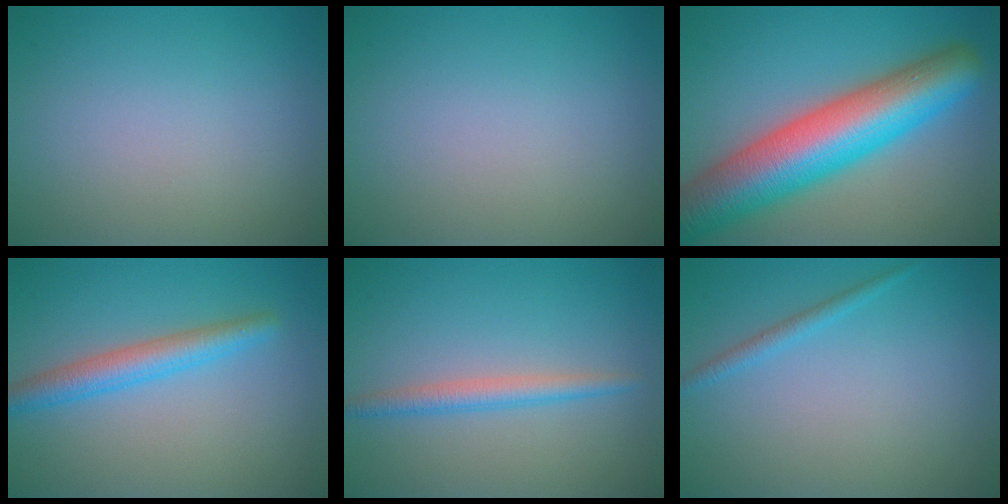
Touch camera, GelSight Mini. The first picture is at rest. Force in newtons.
{"total": 0.0}
{"total": 12.1, "press": 12.1, "slide": 0.4}
{"total": 3.4, "press": 3.4, "slide": 0.1}
{"total": 2.2, "press": 2.2, "slide": 0.0}
{"total": 1.2, "press": 1.1, "slide": 0.1}